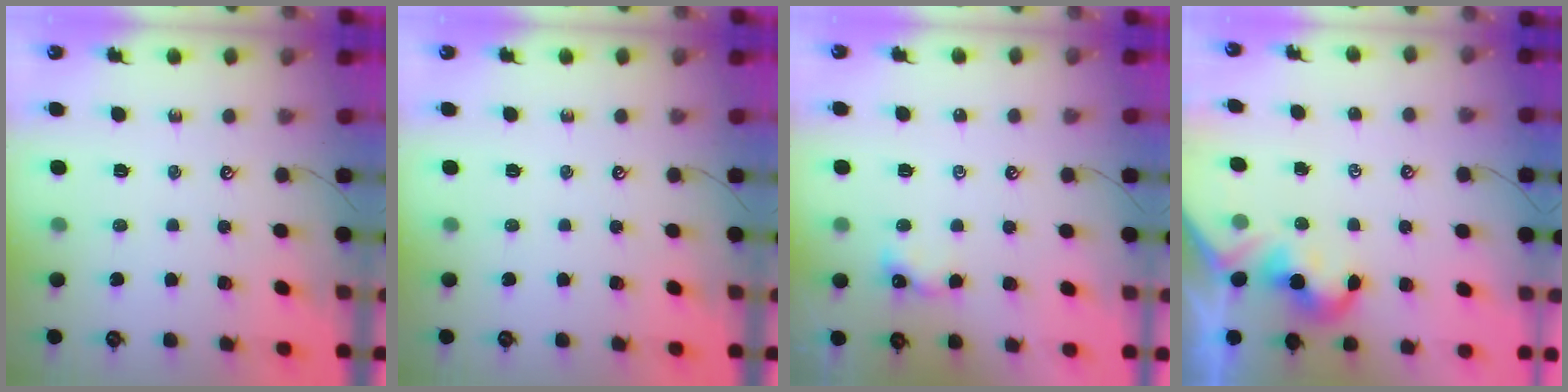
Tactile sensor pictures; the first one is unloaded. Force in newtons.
{"total": 0.0}
{"total": 2.2, "press": 2.1, "slide": 0.5}
{"total": 2.1, "press": 2.1, "slide": 0.4}